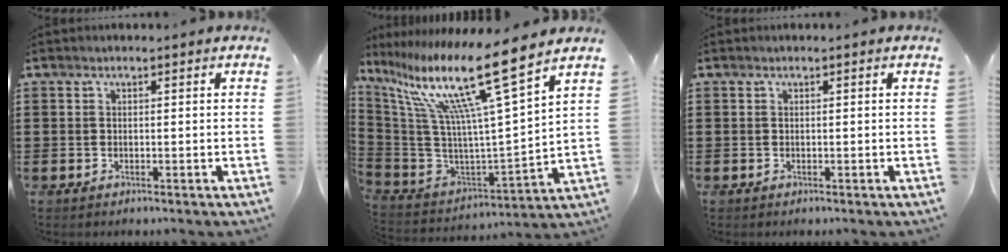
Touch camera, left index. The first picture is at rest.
{"total": 16.5, "force": [10.6, 0.5, 12.6], "torque": [-0.288, -0.072, 0.159]}
{"total": 0.0}